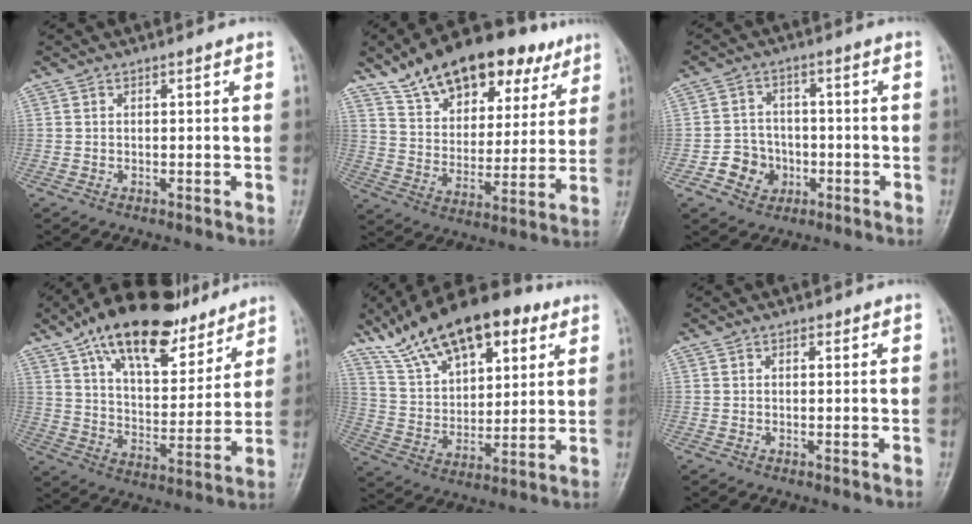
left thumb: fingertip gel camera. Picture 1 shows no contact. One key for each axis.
{"total": 19.9, "fx": 12.4, "fy": 10.6, "fz": 11.3, "tx": -0.146, "ty": -0.023, "tz": 0.206}
{"total": 6.7, "fx": -2.2, "fy": 6.0, "fz": 2.1, "tx": -0.003, "ty": 0.017, "tz": -0.037}
{"total": 21.8, "fx": 15.2, "fy": 9.3, "fz": 12.5, "tx": -0.168, "ty": -0.049, "tz": 0.252}
{"total": 21.5, "fx": 13.0, "fy": 10.4, "fz": 13.7, "tx": -0.205, "ty": -0.024, "tz": 0.231}
{"total": 1.0, "fx": 0.6, "fy": 0.6, "fz": 0.4, "tx": -0.002, "ty": -0.002, "tz": 0.006}